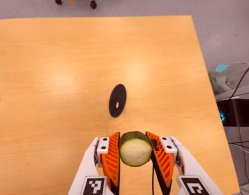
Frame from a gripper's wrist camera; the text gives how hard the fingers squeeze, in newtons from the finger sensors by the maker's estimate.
{"total": 11.3, "left": 10.1, "right": 12.5}